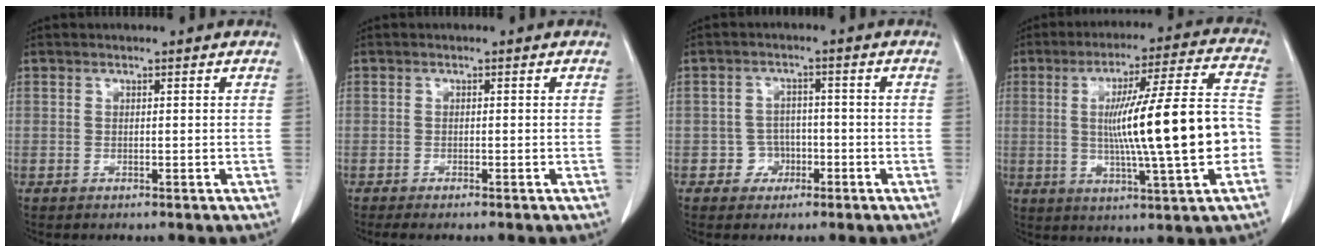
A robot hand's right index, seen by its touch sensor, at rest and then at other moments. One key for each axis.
{"total": 2.1, "fx": -1.7, "fy": 0.1, "fz": 1.2, "tx": -0.016, "ty": -0.004, "tz": -0.023}
{"total": 3.3, "fx": -1.4, "fy": 3.0, "fz": 0.2, "tx": 0.007, "ty": 0.014, "tz": -0.023}
{"total": 18.2, "fx": -1.6, "fy": 0.4, "fz": 18.1, "tx": -0.290, "ty": 0.013, "tz": -0.024}